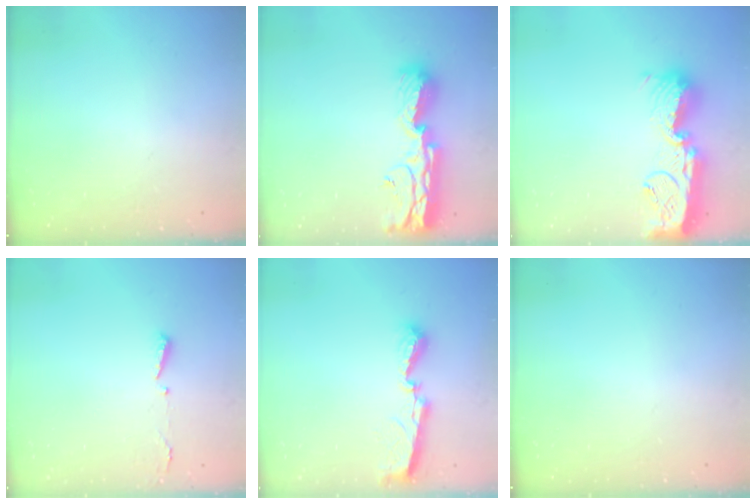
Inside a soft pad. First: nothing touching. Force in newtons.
{"total": 20.1, "press": 19.4, "slide": 5.5}
{"total": 16.6, "press": 16.6, "slide": 1.4}
{"total": 2.9, "press": 2.8, "slide": 0.6}
{"total": 8.6, "press": 8.6, "slide": 0.4}
{"total": 0.0}